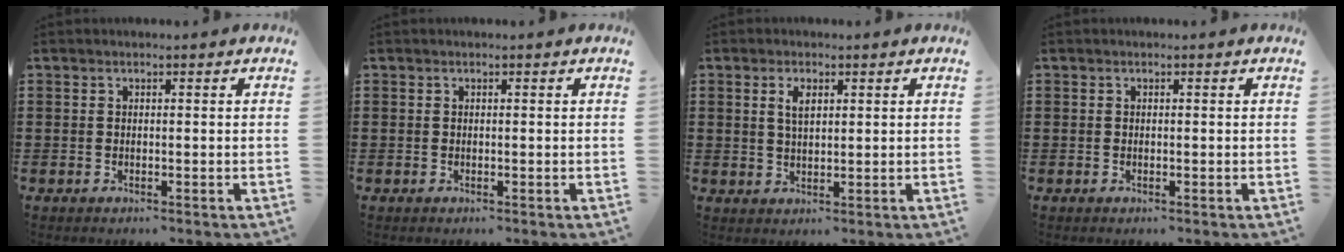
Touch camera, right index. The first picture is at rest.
{"total": 0.0}
{"total": 2.8, "force": [1.2, 1.2, 2.2], "torque": [-0.048, 0.006, 0.020]}
{"total": 0.0}